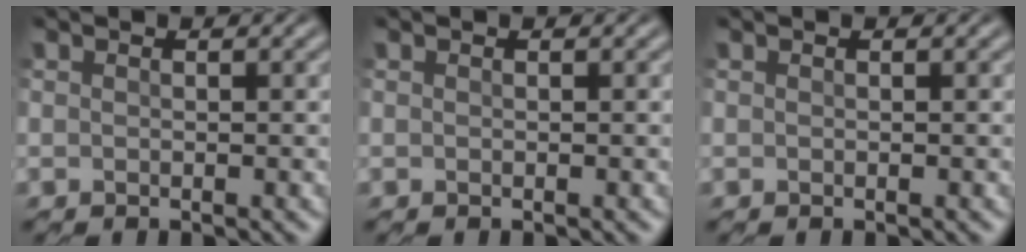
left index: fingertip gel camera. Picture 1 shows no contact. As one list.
[{"total": 0.0}, {"total": 0.0}]